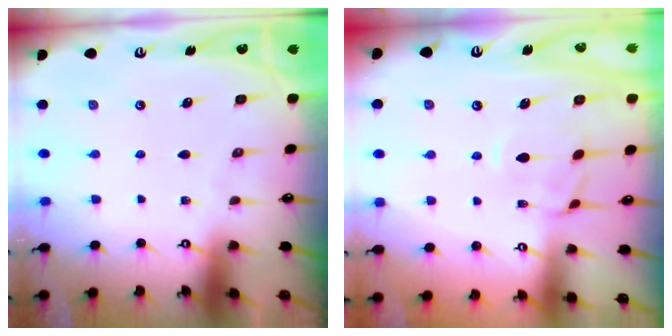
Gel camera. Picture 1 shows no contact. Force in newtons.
{"total": 1.6, "press": 1.4, "slide": 0.8}